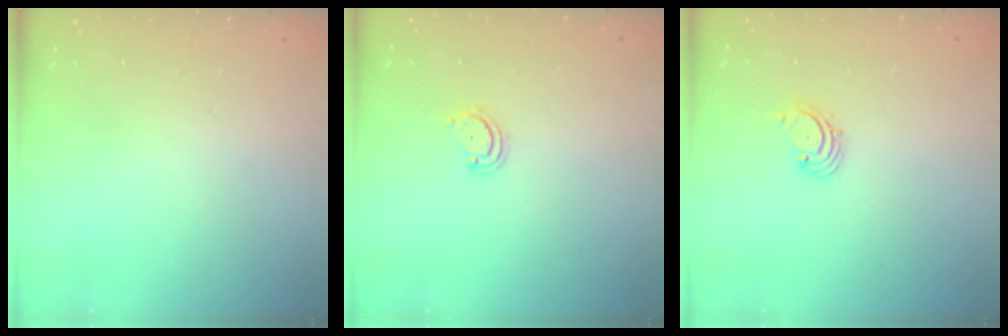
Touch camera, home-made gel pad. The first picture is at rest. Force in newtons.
{"total": 2.6, "press": 2.6, "slide": 0.3}
{"total": 1.6, "press": 1.6, "slide": 0.2}